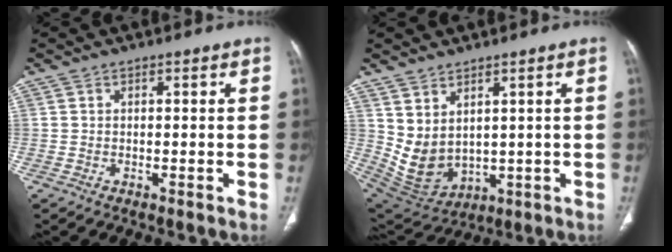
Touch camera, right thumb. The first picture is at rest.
{"total": 9.0, "force": [2.9, 5.8, 6.2], "torque": [-0.101, -0.025, 0.089]}